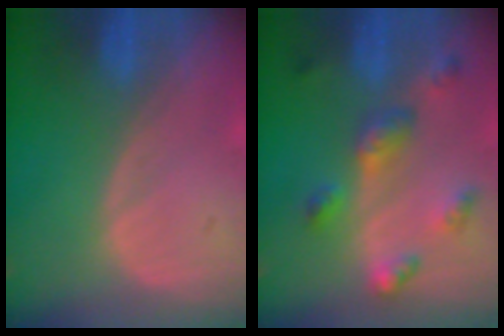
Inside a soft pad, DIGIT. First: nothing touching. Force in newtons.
{"total": 6.4, "press": 5.7, "slide": 2.8}